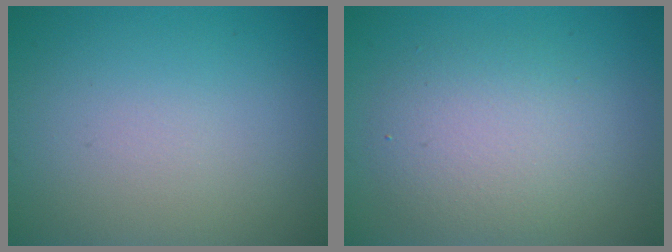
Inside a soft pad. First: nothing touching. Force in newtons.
{"total": 2.6, "press": 2.6, "slide": 0.3}